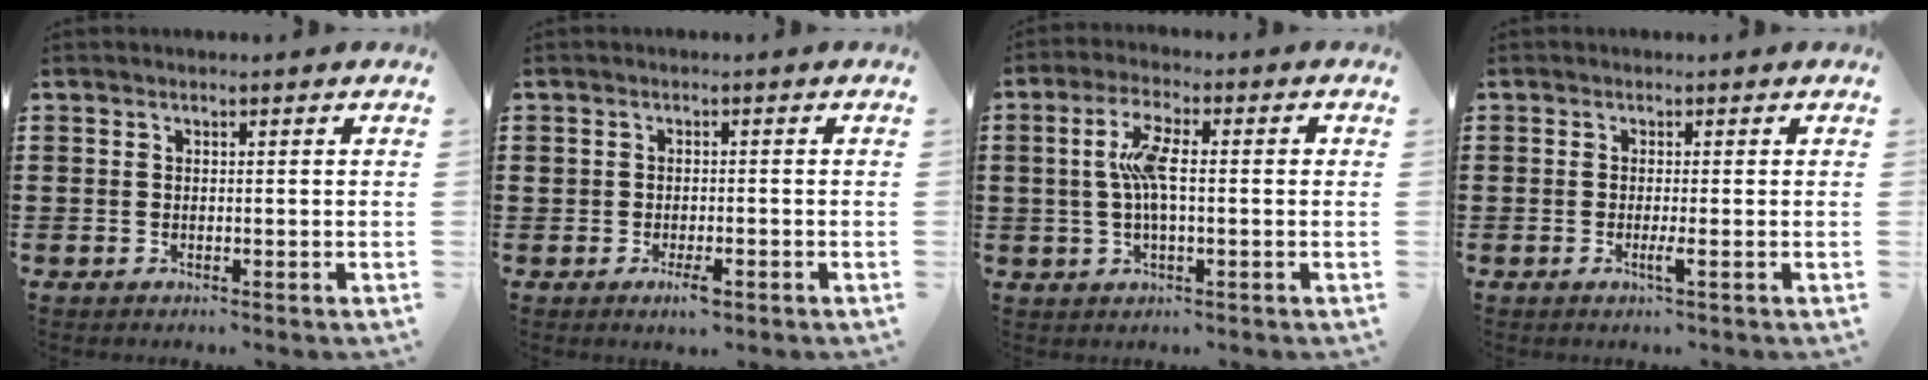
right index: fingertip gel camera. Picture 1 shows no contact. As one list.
[{"total": 2.6, "force": [-1.3, 1.2, 1.9], "torque": [-0.041, -0.001, -0.026]}, {"total": 6.7, "force": [0.2, 1.9, 6.5], "torque": [-0.133, 0.002, -0.004]}, {"total": 1.7, "force": [-0.6, -0.1, 1.6], "torque": [-0.027, -0.004, -0.011]}]